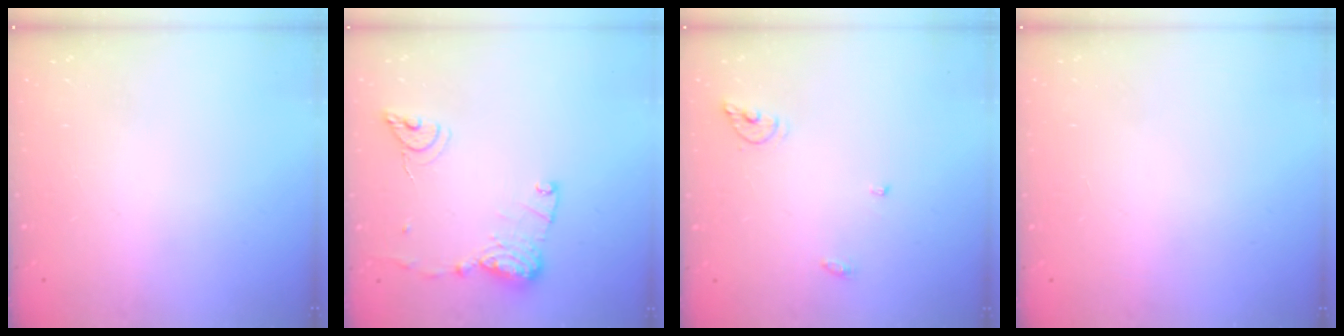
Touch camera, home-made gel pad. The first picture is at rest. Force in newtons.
{"total": 12.7, "press": 12.6, "slide": 1.4}
{"total": 5.8, "press": 5.8, "slide": 0.4}
{"total": 0.9, "press": 0.9, "slide": 0.0}